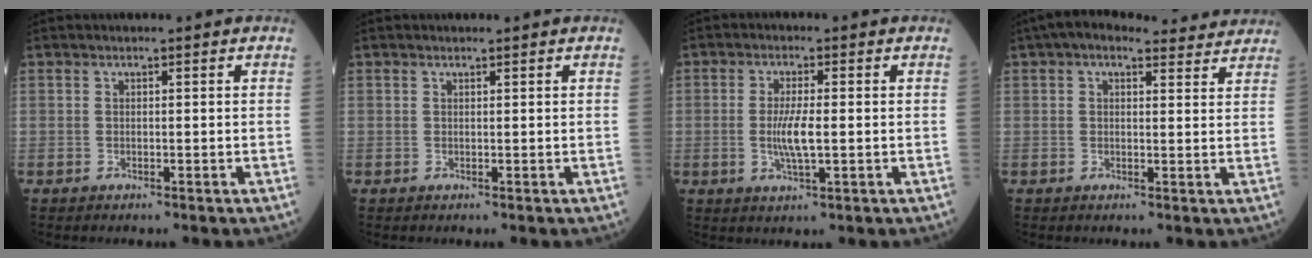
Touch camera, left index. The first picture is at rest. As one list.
[{"total": 0.0}, {"total": 4.9, "force": [-0.5, 0.7, 4.8], "torque": [-0.100, -0.010, -0.009]}, {"total": 9.9, "force": [8.6, 3.2, 3.7], "torque": [-0.038, 0.031, 0.094]}]